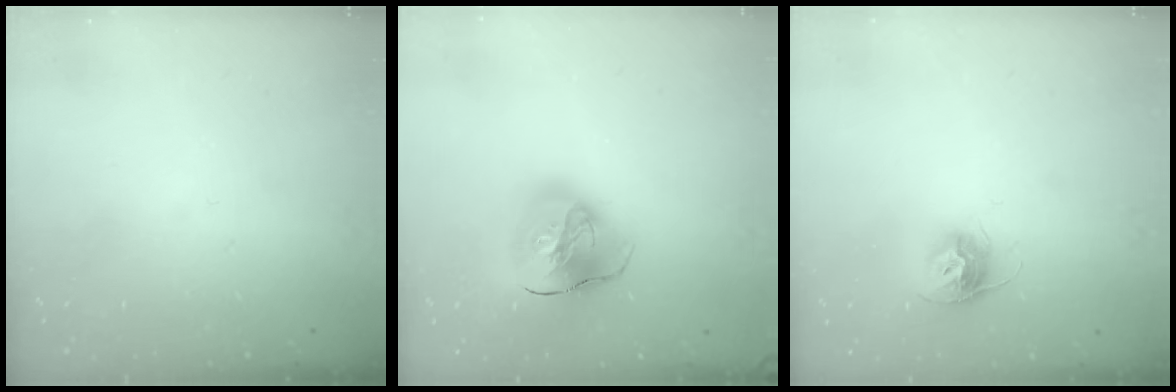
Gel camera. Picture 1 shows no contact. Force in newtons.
{"total": 17.4, "press": 17.2, "slide": 2.3}
{"total": 10.3, "press": 10.3, "slide": 0.8}